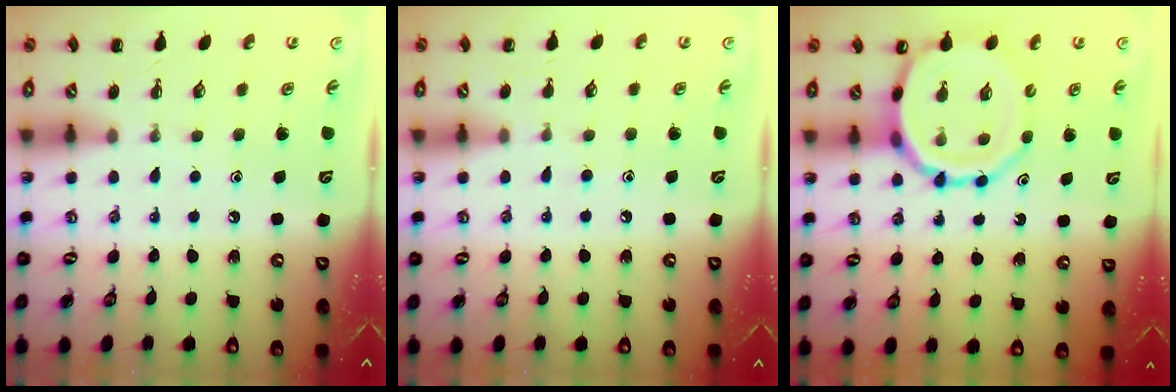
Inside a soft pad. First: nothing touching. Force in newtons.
{"total": 5.2, "press": 4.9, "slide": 1.7}
{"total": 11.7, "press": 11.4, "slide": 2.8}